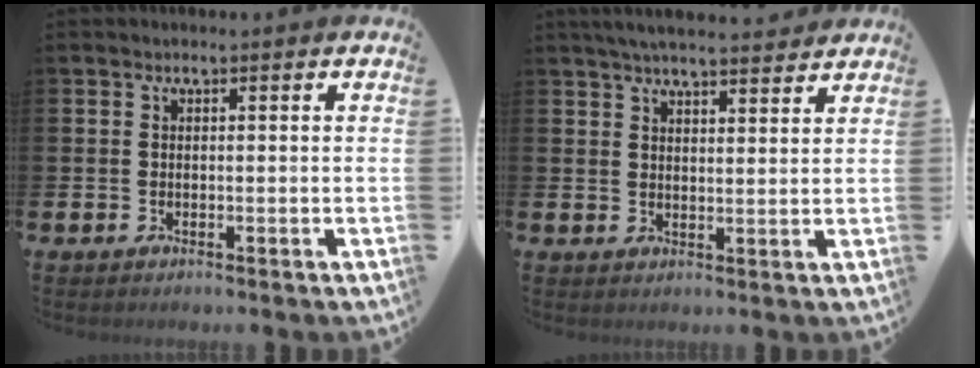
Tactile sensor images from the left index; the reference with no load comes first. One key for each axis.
{"total": 4.5, "fx": 4.3, "fy": 0.5, "fz": 1.2, "tx": -0.027, "ty": -0.016, "tz": 0.078}